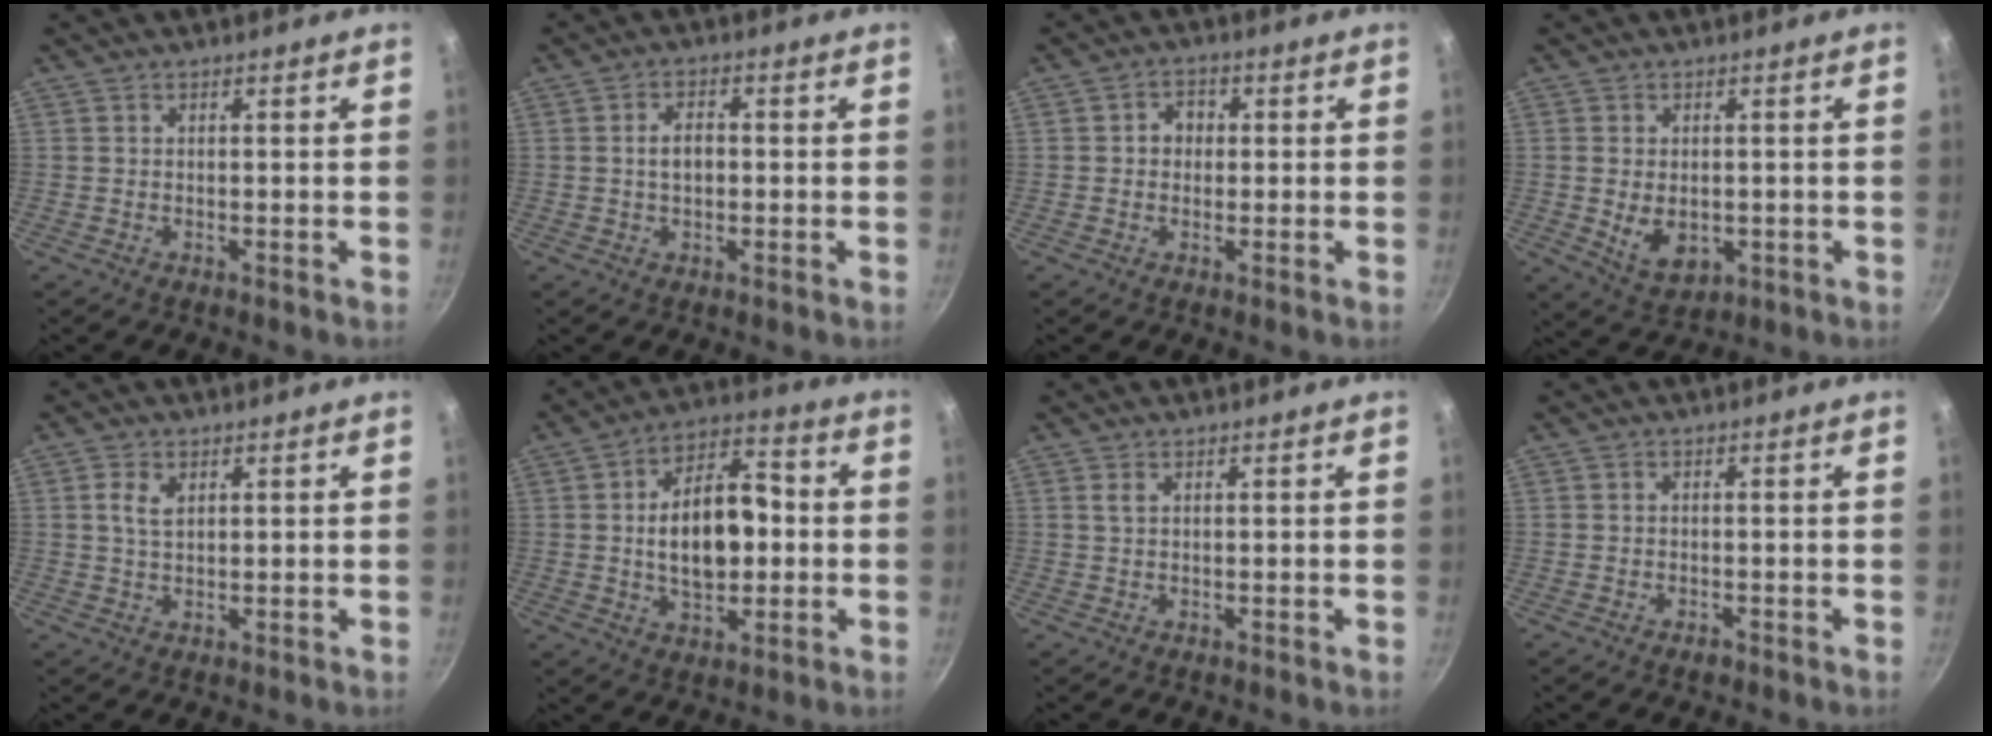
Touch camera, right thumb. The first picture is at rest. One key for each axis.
{"total": 4.0, "fx": 0.0, "fy": 2.4, "fz": 3.2, "tx": -0.047, "ty": 0.015, "tz": -0.003}
{"total": 3.7, "fx": 0.2, "fy": 3.3, "fz": 1.8, "tx": -0.004, "ty": 0.008, "tz": -0.002}
{"total": 7.2, "fx": -0.7, "fy": 4.9, "fz": 5.2, "tx": -0.077, "ty": -0.010, "tz": 0.003}
{"total": 3.3, "fx": 1.2, "fy": 2.0, "fz": 2.4, "tx": -0.043, "ty": -0.001, "tz": 0.022}
{"total": 15.6, "fx": -0.2, "fy": 9.3, "fz": 12.5, "tx": -0.173, "ty": 0.024, "tz": -0.008}
{"total": 1.0, "fx": 0.5, "fy": 0.5, "fz": 0.8, "tx": -0.016, "ty": 0.001, "tz": 0.011}
{"total": 1.2, "fx": -0.9, "fy": 0.7, "fz": 0.6, "tx": -0.012, "ty": 0.007, "tz": -0.014}